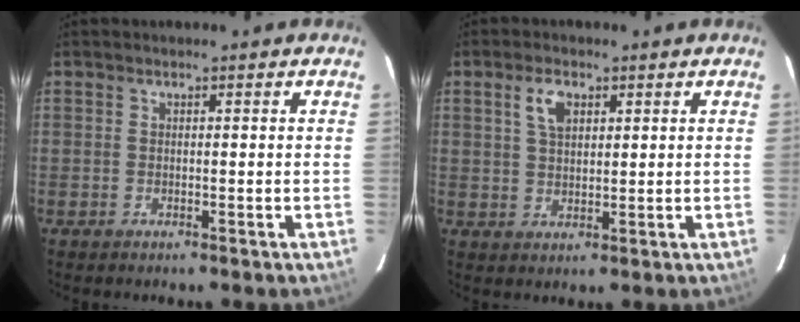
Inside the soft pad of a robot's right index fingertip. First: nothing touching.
{"total": 4.5, "force": [2.0, 2.4, 3.2], "torque": [-0.060, 0.010, 0.038]}